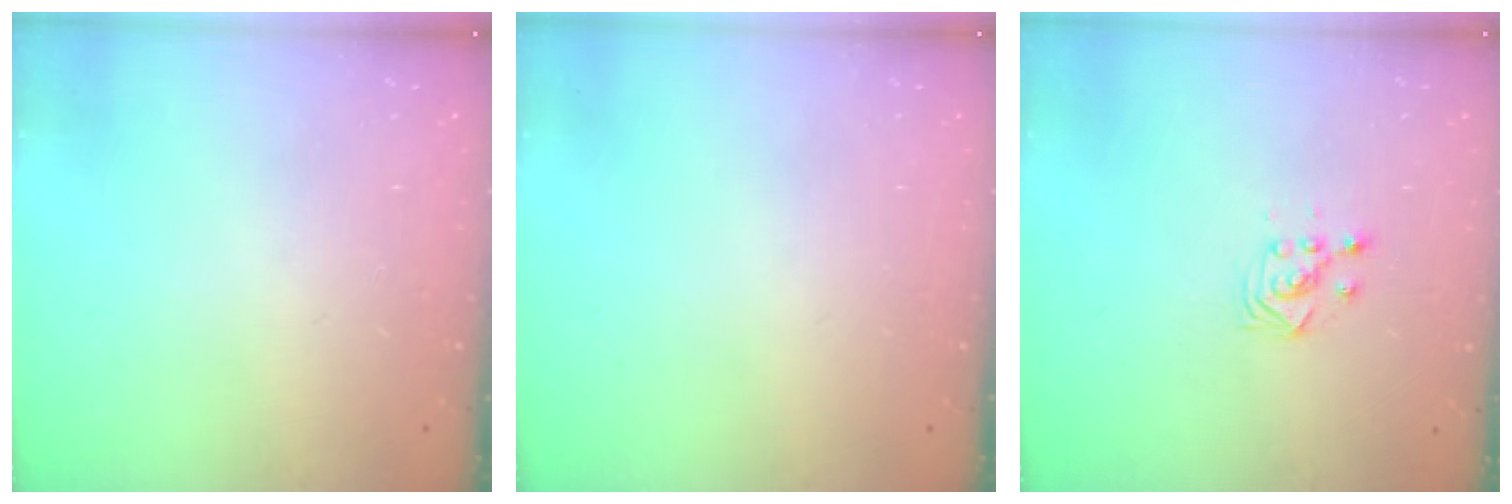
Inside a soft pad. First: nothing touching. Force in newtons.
{"total": 0.0}
{"total": 2.7, "press": 2.7, "slide": 0.3}